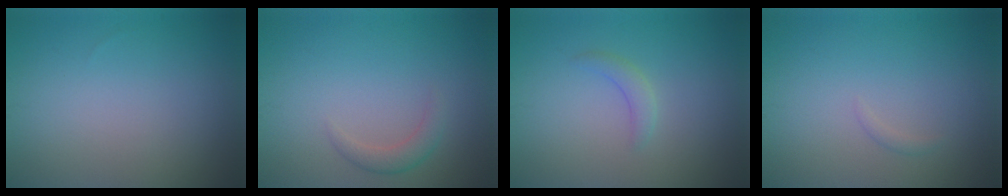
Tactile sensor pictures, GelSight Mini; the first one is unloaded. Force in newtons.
{"total": 1.6, "press": 1.6, "slide": 0.1}
{"total": 1.4, "press": 1.4, "slide": 0.1}
{"total": 0.5, "press": 0.5, "slide": 0.0}